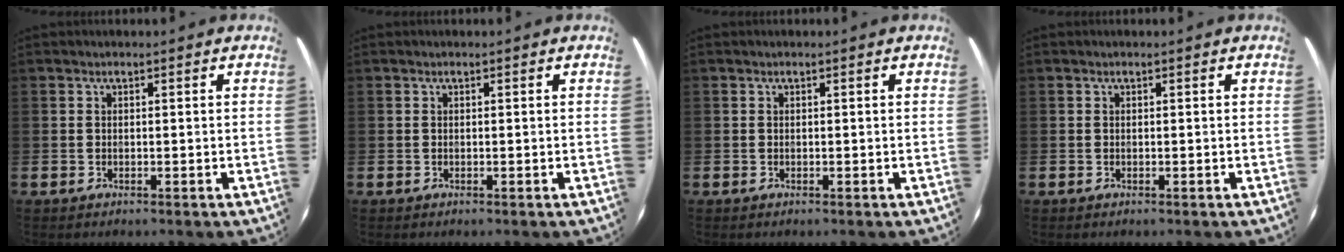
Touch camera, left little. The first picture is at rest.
{"total": 0.0}
{"total": 0.0}
{"total": 0.0}